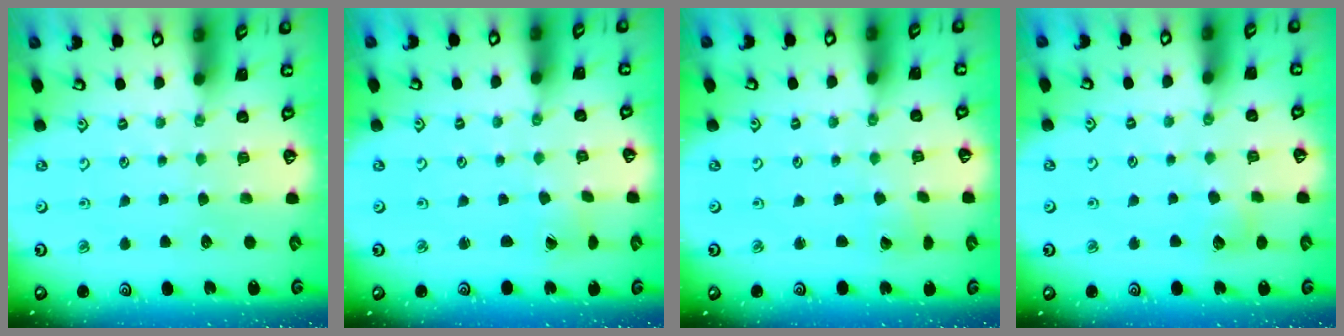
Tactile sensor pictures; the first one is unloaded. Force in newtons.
{"total": 1.4, "press": 1.4, "slide": 0.3}
{"total": 1.7, "press": 1.7, "slide": 0.3}
{"total": 5.6, "press": 5.6, "slide": 0.6}